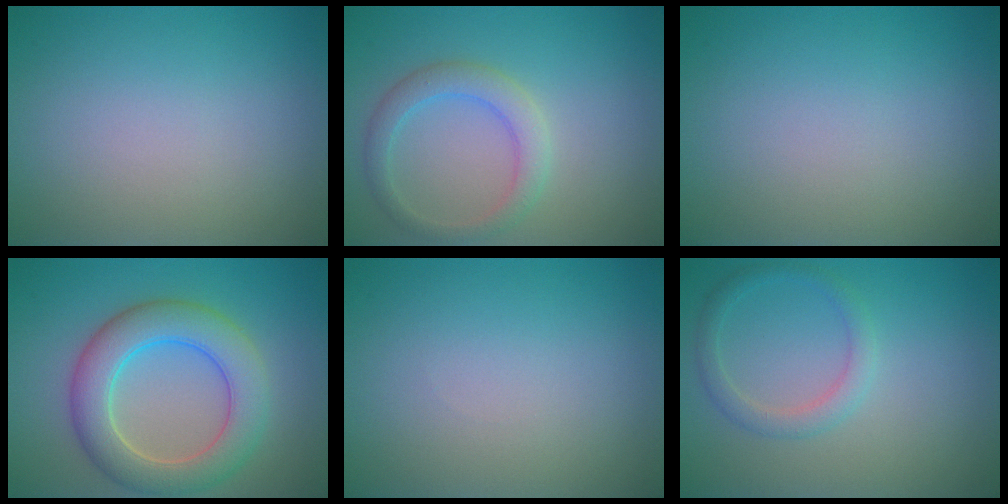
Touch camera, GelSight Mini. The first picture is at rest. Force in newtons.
{"total": 2.9, "press": 2.9, "slide": 0.1}
{"total": 0.0}
{"total": 6.6, "press": 6.6, "slide": 0.3}
{"total": 0.0}
{"total": 2.0, "press": 2.0, "slide": 0.1}